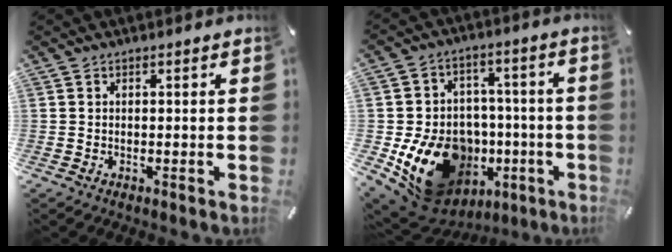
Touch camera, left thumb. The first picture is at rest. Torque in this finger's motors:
{"motor_torque": [2.14, 2.87, 1.40, 0.93, 0.53]}